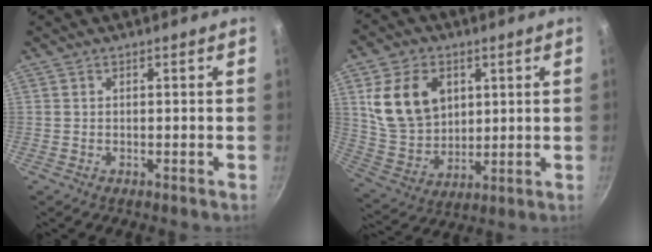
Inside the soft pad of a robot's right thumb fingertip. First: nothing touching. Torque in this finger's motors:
{"motor_torque": [-0.36, 2.24, 0.55, -0.32, 0.12]}